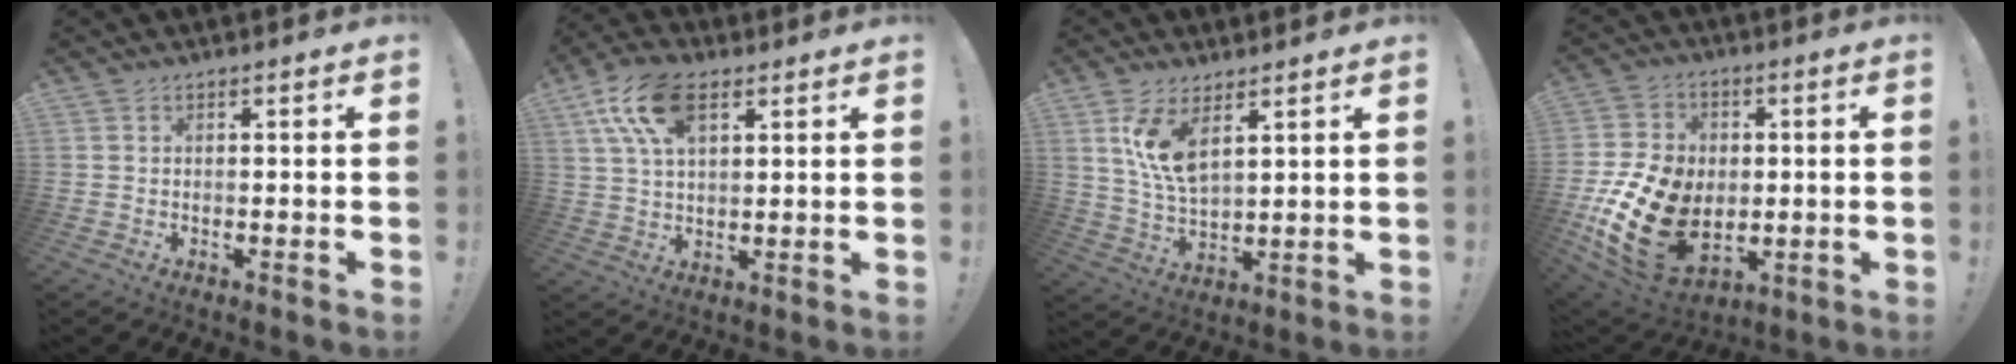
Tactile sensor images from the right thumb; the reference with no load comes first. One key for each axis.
{"total": 13.1, "fx": 6.1, "fy": 6.7, "fz": 9.4, "tx": -0.166, "ty": -0.009, "tz": 0.114}
{"total": 10.2, "fx": 5.3, "fy": 4.3, "fz": 7.5, "tx": -0.145, "ty": -0.031, "tz": 0.094}
{"total": 21.9, "fx": -4.9, "fy": 15.9, "fz": 14.2, "tx": -0.271, "ty": 0.031, "tz": -0.064}